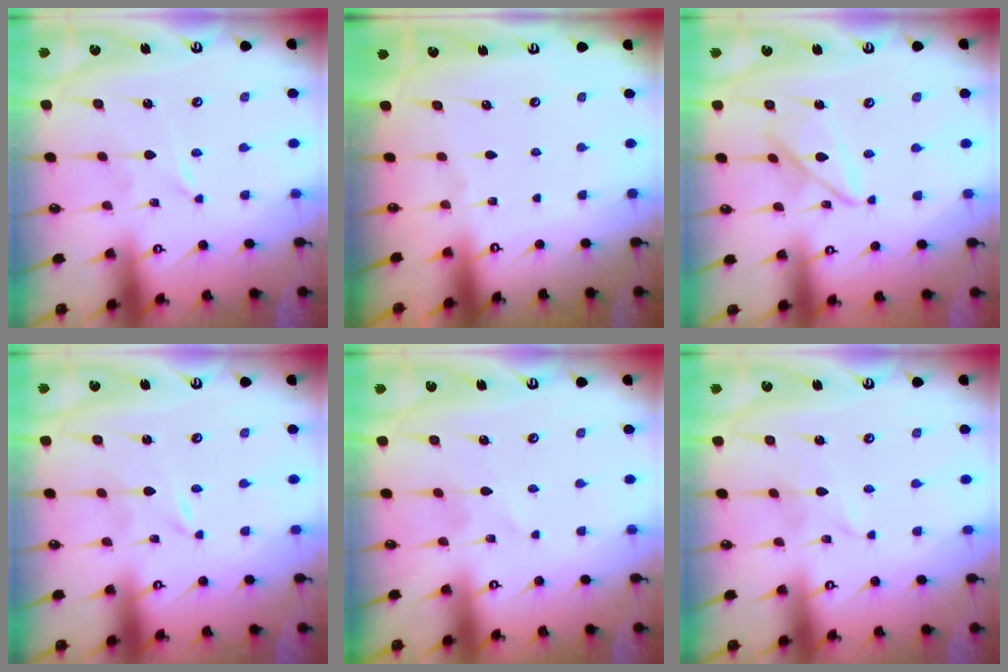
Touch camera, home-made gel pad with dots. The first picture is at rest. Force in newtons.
{"total": 0.0}
{"total": 9.0, "press": 9.0, "slide": 0.4}
{"total": 0.0}
{"total": 1.2, "press": 1.1, "slide": 0.1}
{"total": 1.7, "press": 1.7, "slide": 0.1}